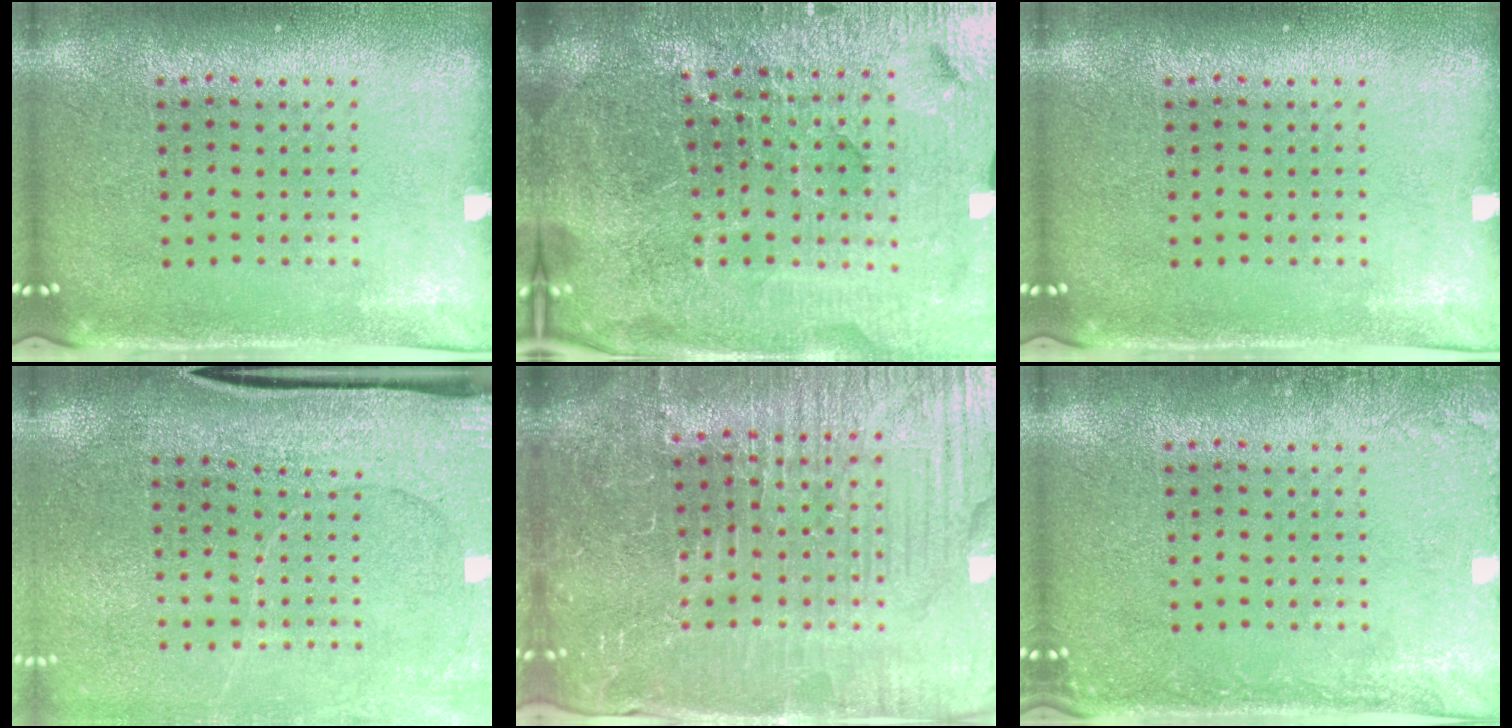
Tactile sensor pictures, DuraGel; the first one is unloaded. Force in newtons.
{"total": 7.2, "press": 6.2, "slide": 3.5}
{"total": 0.0}
{"total": 3.0, "press": 2.8, "slide": 1.1}
{"total": 6.0, "press": 5.5, "slide": 2.5}
{"total": 1.6, "press": 1.6, "slide": 0.3}